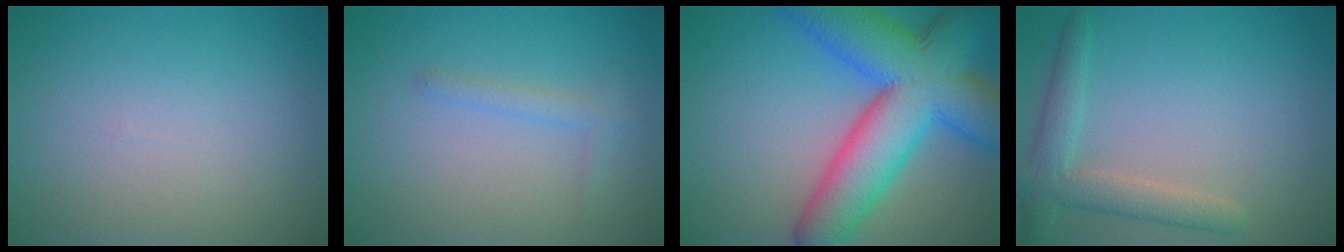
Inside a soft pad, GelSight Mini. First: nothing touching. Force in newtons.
{"total": 1.3, "press": 1.3, "slide": 0.0}
{"total": 13.2, "press": 13.2, "slide": 0.5}
{"total": 3.4, "press": 3.4, "slide": 0.4}